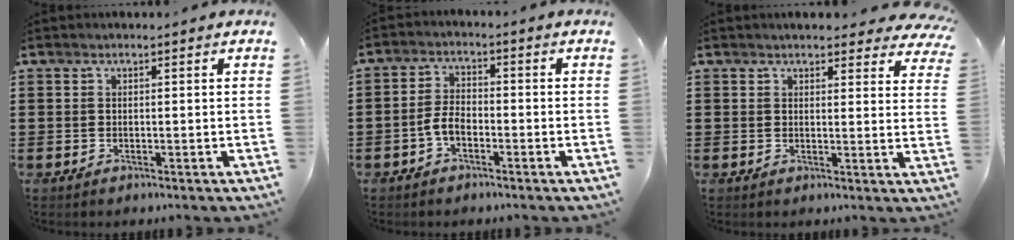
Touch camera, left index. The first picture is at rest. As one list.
[{"total": 3.7, "force": [-1.8, 1.7, 2.7], "torque": [-0.070, 0.001, -0.041]}, {"total": 3.6, "force": [3.4, 0.9, 0.9], "torque": [-0.021, -0.011, 0.062]}]